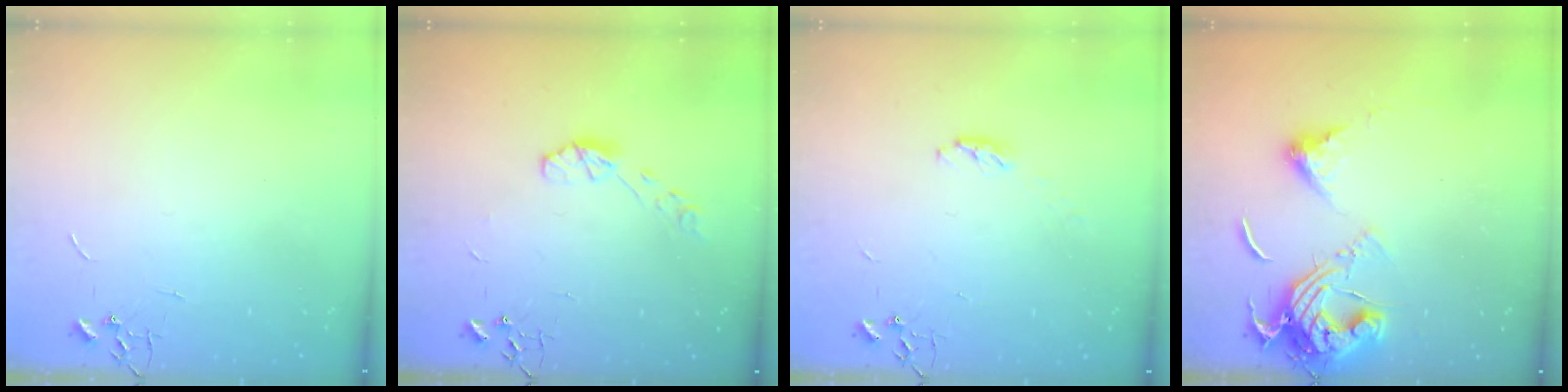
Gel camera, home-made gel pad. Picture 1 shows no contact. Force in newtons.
{"total": 5.8, "press": 5.8, "slide": 0.1}
{"total": 3.5, "press": 3.4, "slide": 0.3}
{"total": 16.5, "press": 16.4, "slide": 1.9}